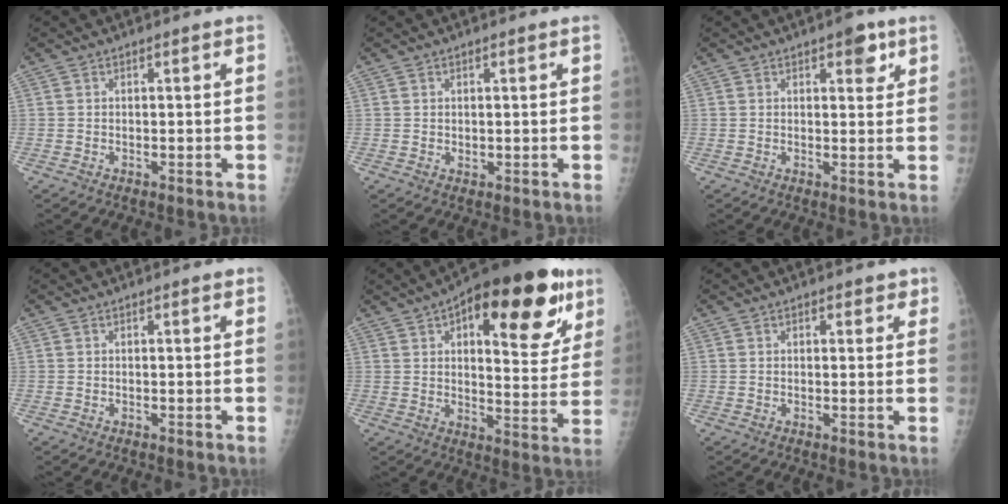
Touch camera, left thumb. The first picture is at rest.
{"total": 0.8, "force": [0.2, 0.6, 0.5], "torque": [-0.008, -0.003, 0.007]}
{"total": 4.1, "force": [2.3, 1.9, 2.8], "torque": [-0.018, -0.008, 0.026]}
{"total": 0.0}
{"total": 24.9, "force": [11.9, 10.5, 19.2], "torque": [-0.228, -0.013, 0.166]}
{"total": 2.1, "force": [1.3, 1.3, 1.1], "torque": [0.005, -0.004, 0.013]}